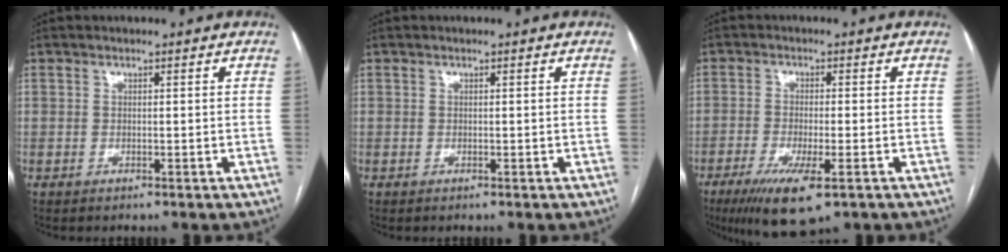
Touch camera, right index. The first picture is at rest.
{"total": 0.0}
{"total": 9.5, "force": [-5.4, 1.8, 7.6], "torque": [-0.135, -0.025, -0.086]}